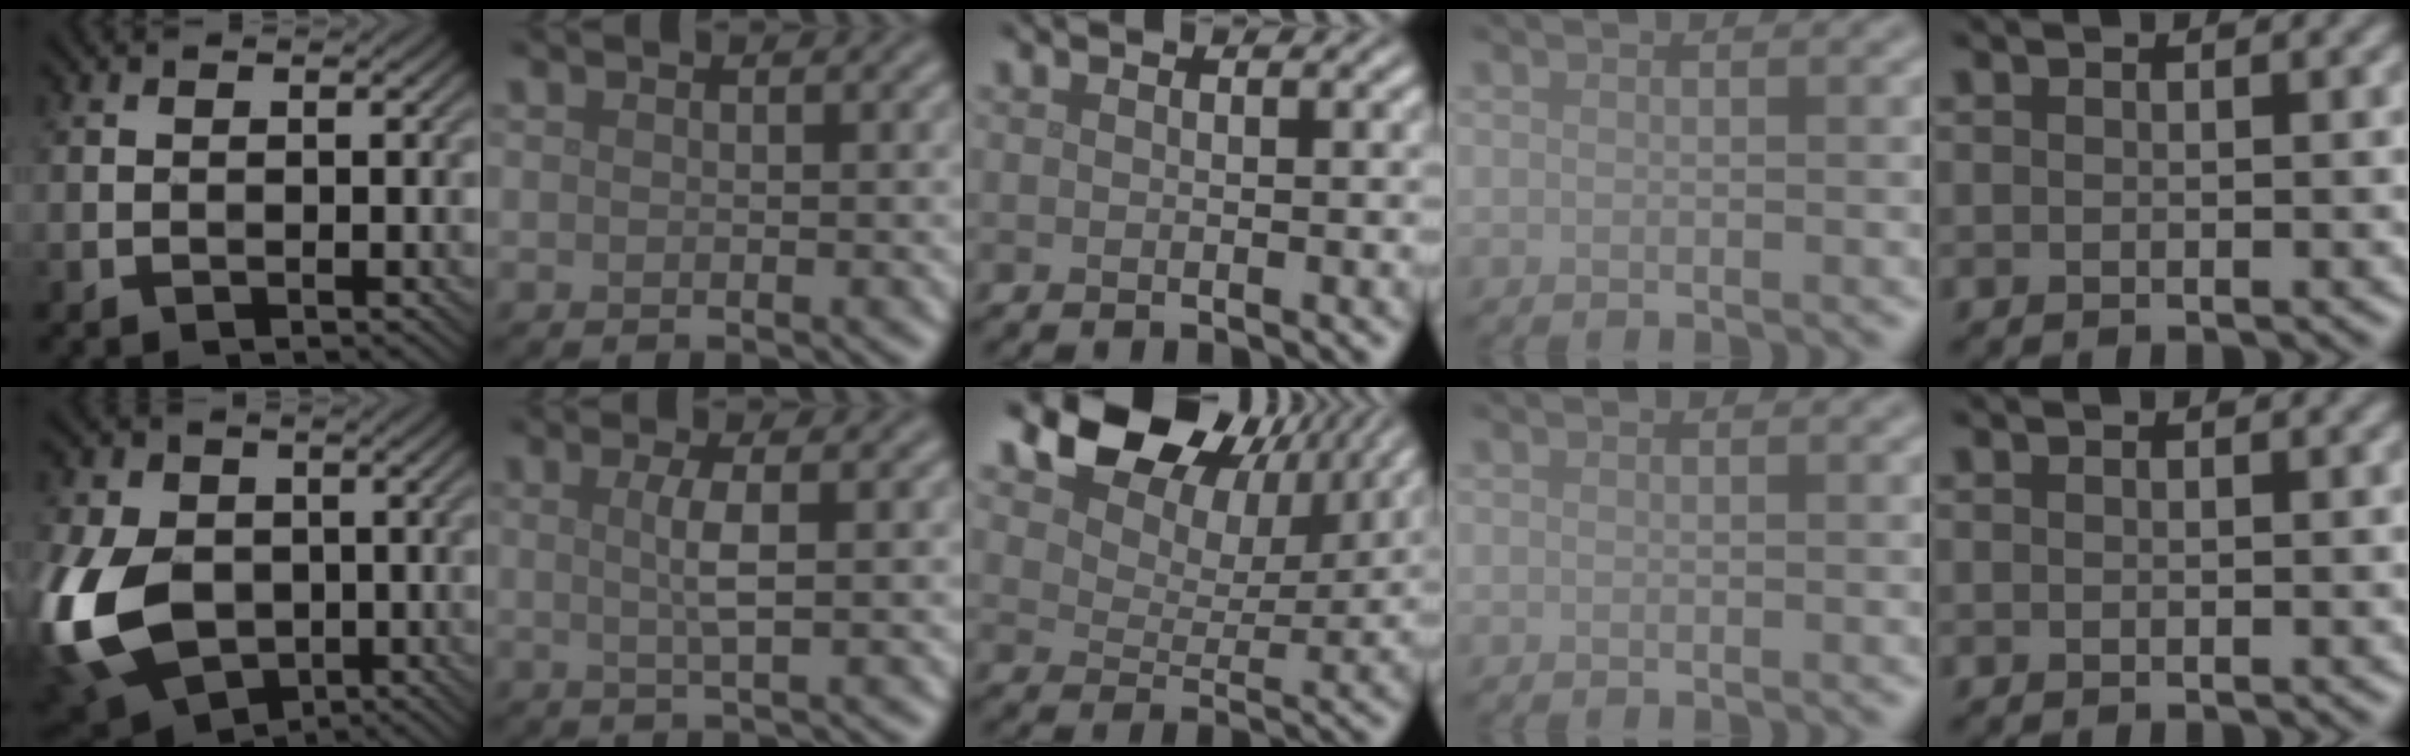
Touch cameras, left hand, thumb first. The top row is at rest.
{"thumb": {"total": 15.2, "force": [-2.9, 11.2, 9.9], "torque": [-0.262, -0.024, -0.062]}, "index": {"total": 2.4, "force": [0.3, 0.4, 2.3], "torque": [-0.045, 0.002, 0.001]}, "middle": {"total": 10.0, "force": [6.4, 5.9, 5.1], "torque": [-0.096, -0.002, 0.108]}}